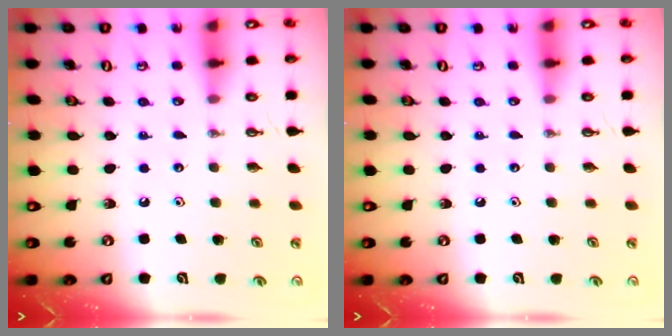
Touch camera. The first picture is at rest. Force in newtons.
{"total": 0.0}